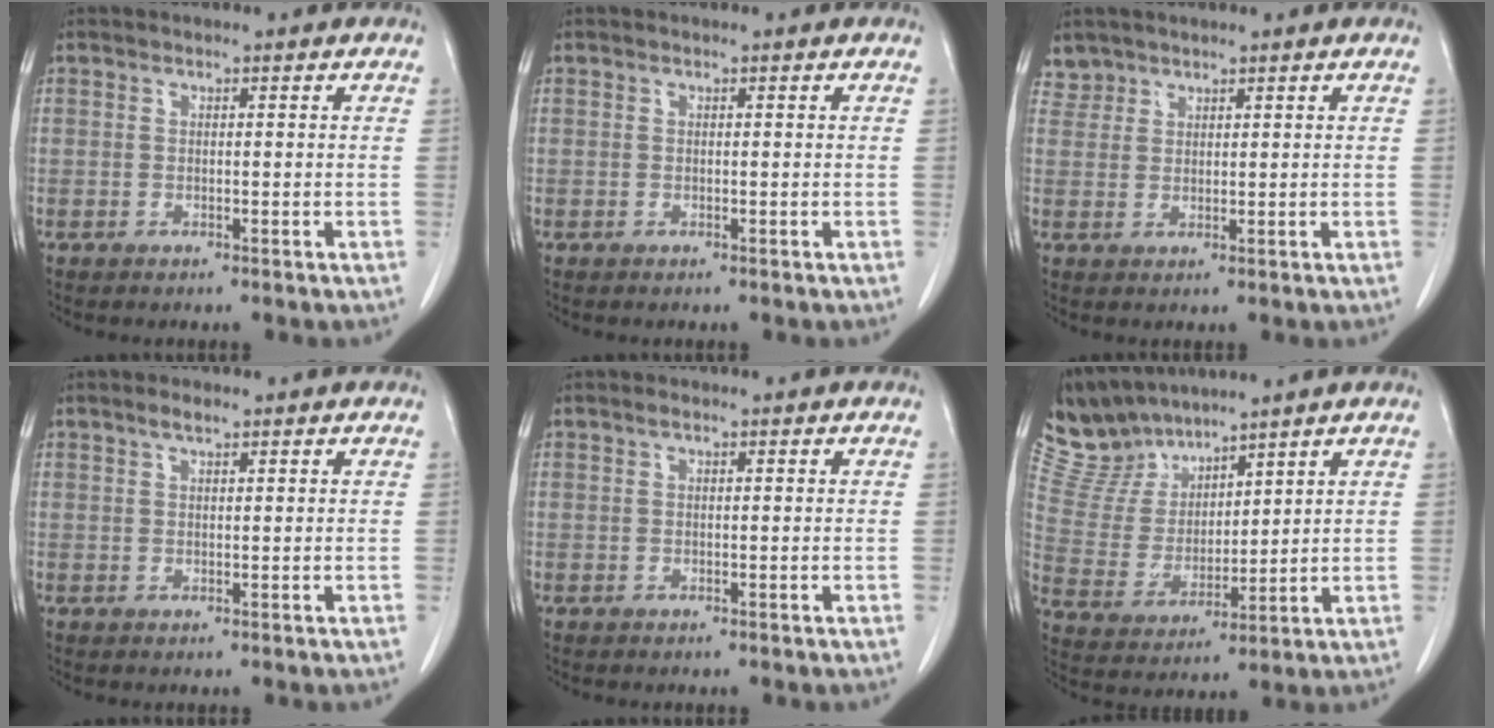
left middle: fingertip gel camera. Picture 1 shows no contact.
{"total": 0.0}
{"total": 2.2, "force": [1.9, 1.0, -0.5], "torque": [0.014, 0.008, 0.036]}
{"total": 1.5, "force": [1.1, 0.4, 1.0], "torque": [-0.023, 0.004, 0.022]}
{"total": 0.5, "force": [0.3, 0.1, 0.4], "torque": [-0.009, 0.004, 0.005]}
{"total": 8.7, "force": [8.4, 2.2, 0.6], "torque": [-0.035, 0.010, 0.190]}